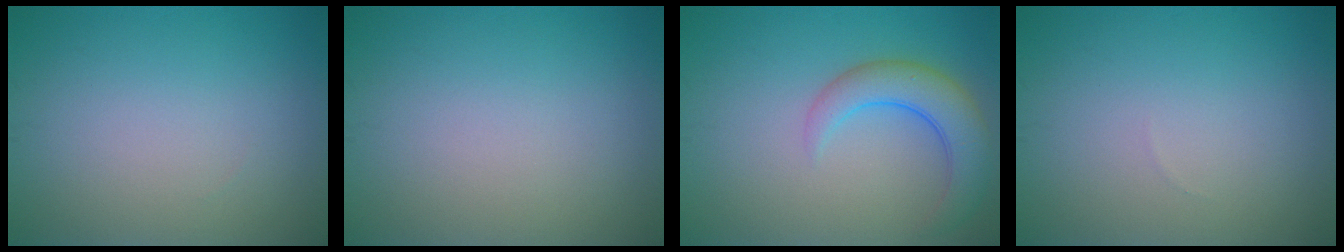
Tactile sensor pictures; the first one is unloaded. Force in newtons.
{"total": 0.0}
{"total": 4.6, "press": 4.6, "slide": 0.4}
{"total": 0.0}